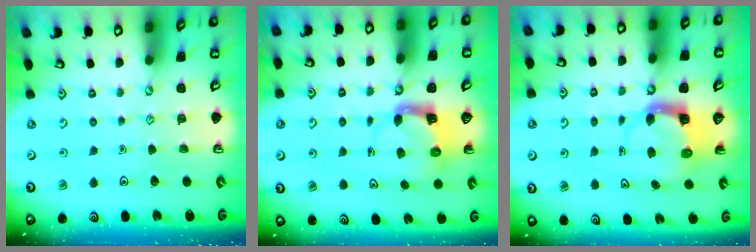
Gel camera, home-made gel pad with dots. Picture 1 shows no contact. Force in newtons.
{"total": 3.5, "press": 3.5, "slide": 0.5}
{"total": 3.7, "press": 3.7, "slide": 0.5}